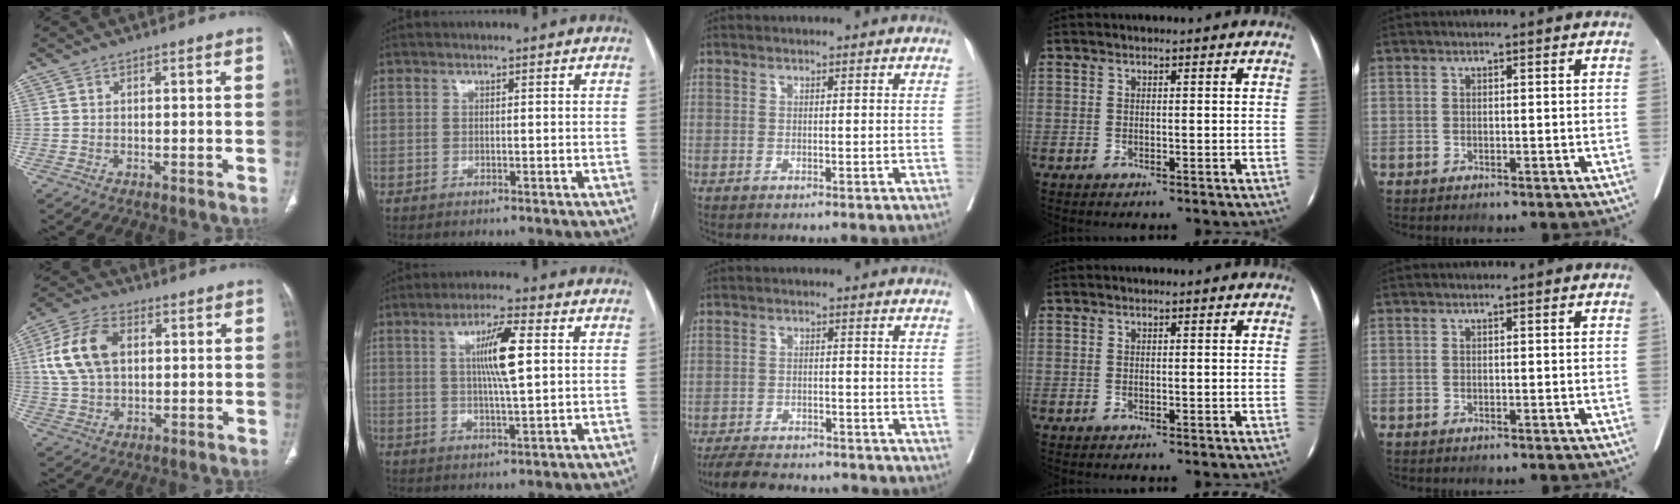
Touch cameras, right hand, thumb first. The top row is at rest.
{"thumb": {"total": 12.4, "force": [2.5, 7.9, 9.2], "torque": [-0.180, 0.013, 0.046]}, "index": {"total": 8.1, "force": [1.8, 0.7, 7.9], "torque": [-0.144, 0.003, 0.032]}, "middle": {"total": 11.3, "force": [-10.1, 2.9, 3.9], "torque": [-0.066, -0.004, -0.143]}}